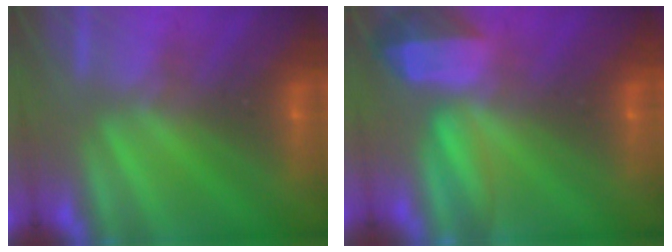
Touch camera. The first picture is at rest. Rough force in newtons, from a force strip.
{"total": 7.6}